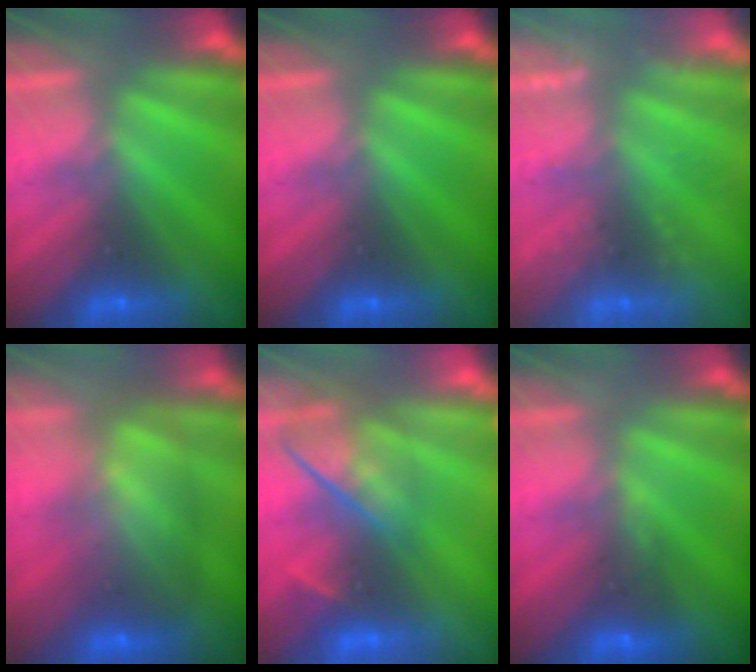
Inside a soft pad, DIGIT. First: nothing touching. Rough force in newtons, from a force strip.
{"total": 0.0}
{"total": 2.4}
{"total": 6.5}
{"total": 4.8}
{"total": 3.6}